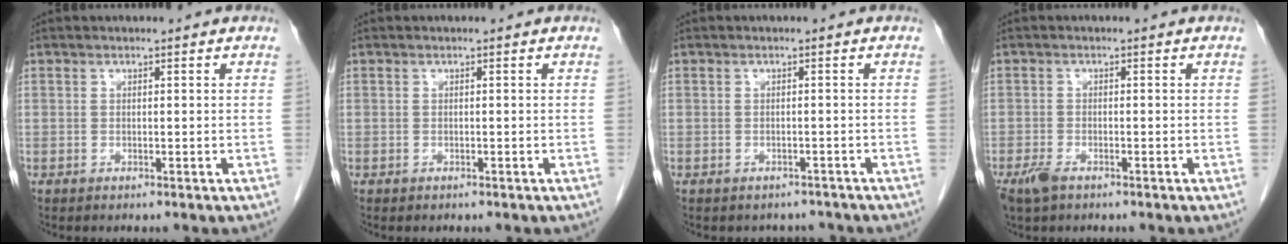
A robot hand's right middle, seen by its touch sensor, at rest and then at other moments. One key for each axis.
{"total": 0.0}
{"total": 3.3, "fx": -2.9, "fy": 1.5, "fz": -0.1, "tx": 0.004, "ty": 0.008, "tz": -0.037}
{"total": 3.0, "fx": -2.0, "fy": 1.2, "fz": 1.9, "tx": -0.045, "ty": -0.005, "tz": -0.032}